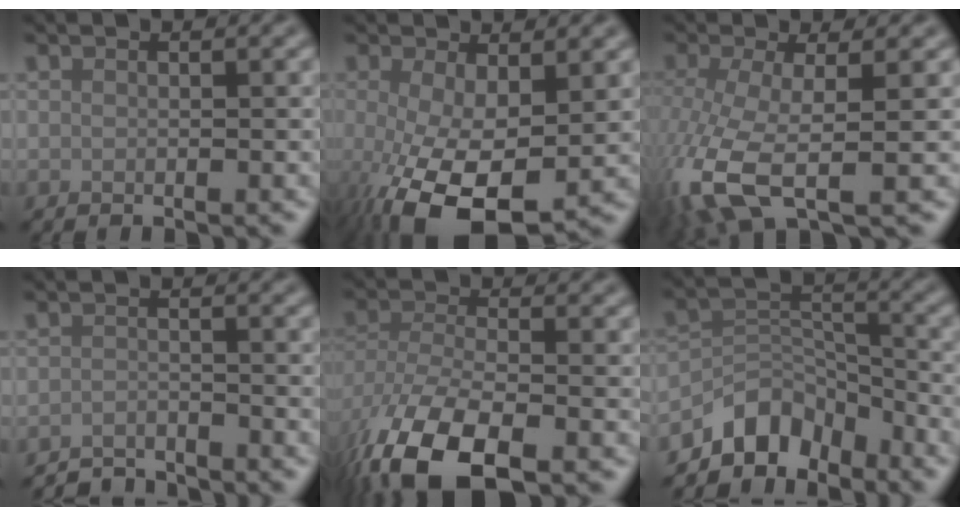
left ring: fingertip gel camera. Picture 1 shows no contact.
{"total": 10.8, "force": [-3.0, 4.7, 9.2], "torque": [-0.183, -0.031, -0.042]}
{"total": 7.0, "force": [-2.7, 2.3, 6.1], "torque": [-0.152, -0.012, -0.059]}
{"total": 2.2, "force": [-2.2, 0.3, 0.2], "torque": [-0.001, 0.002, -0.044]}
{"total": 10.7, "force": [-5.9, 4.9, 7.4], "torque": [-0.161, -0.027, -0.114]}
{"total": 5.2, "force": [-4.1, 2.8, 1.6], "torque": [-0.013, 0.003, -0.080]}